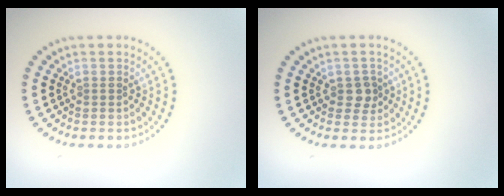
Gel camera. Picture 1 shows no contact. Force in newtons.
{"total": 1.5, "press": 1.4, "slide": 0.5}